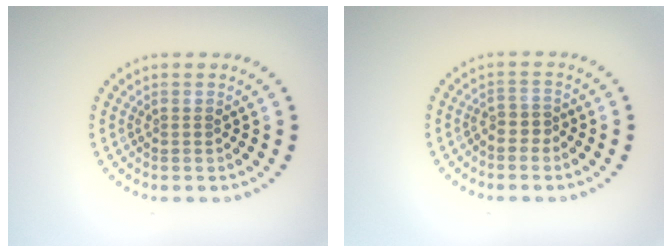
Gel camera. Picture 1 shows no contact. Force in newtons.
{"total": 1.5, "press": 1.2, "slide": 1.0}